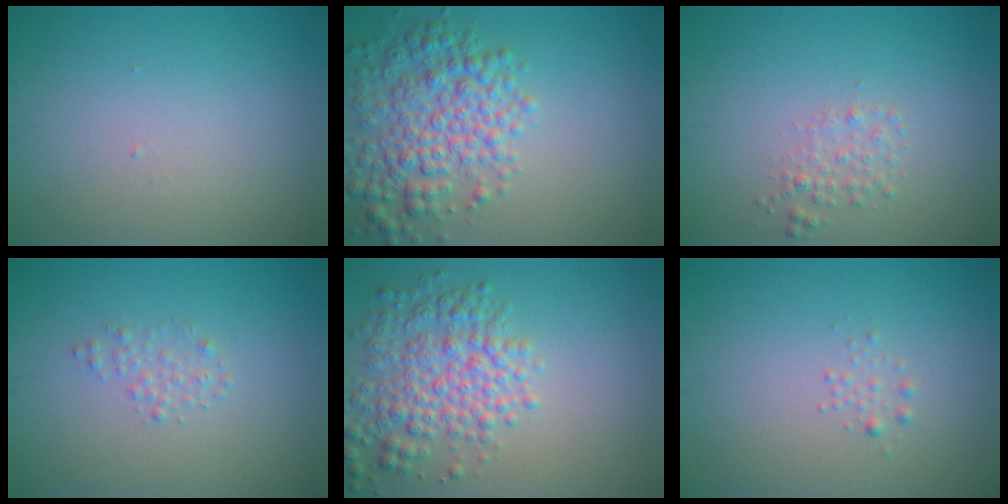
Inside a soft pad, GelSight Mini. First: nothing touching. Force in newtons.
{"total": 5.8, "press": 5.8, "slide": 0.2}
{"total": 1.5, "press": 1.5, "slide": 0.1}
{"total": 1.1, "press": 1.1, "slide": 0.1}
{"total": 5.4, "press": 5.3, "slide": 0.2}
{"total": 0.8, "press": 0.8, "slide": 0.0}